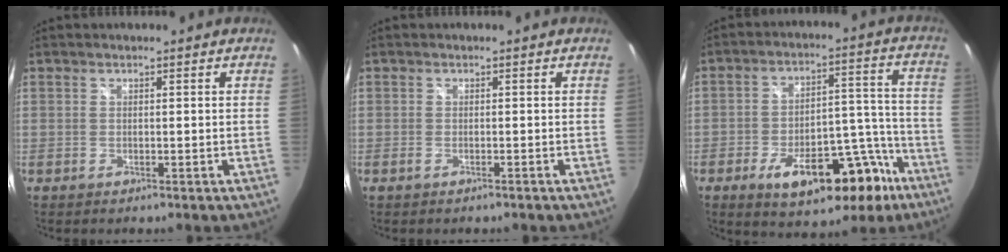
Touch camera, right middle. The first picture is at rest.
{"total": 0.8, "force": [-0.6, 0.1, 0.4], "torque": [-0.008, -0.001, -0.013]}
{"total": 18.7, "force": [-10.7, 8.1, 13.0], "torque": [-0.199, 0.018, -0.139]}